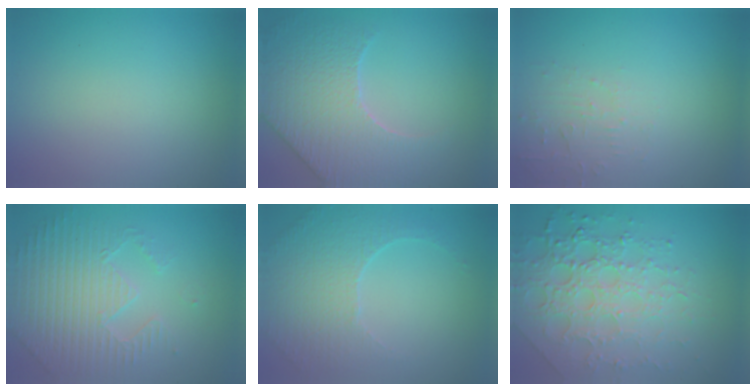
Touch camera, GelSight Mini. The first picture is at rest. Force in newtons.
{"total": 6.5, "press": 5.6, "slide": 3.3}
{"total": 1.9, "press": 1.9, "slide": 0.3}
{"total": 5.0, "press": 4.6, "slide": 1.9}
{"total": 5.3, "press": 3.7, "slide": 3.8}
{"total": 8.1, "press": 5.6, "slide": 5.9}